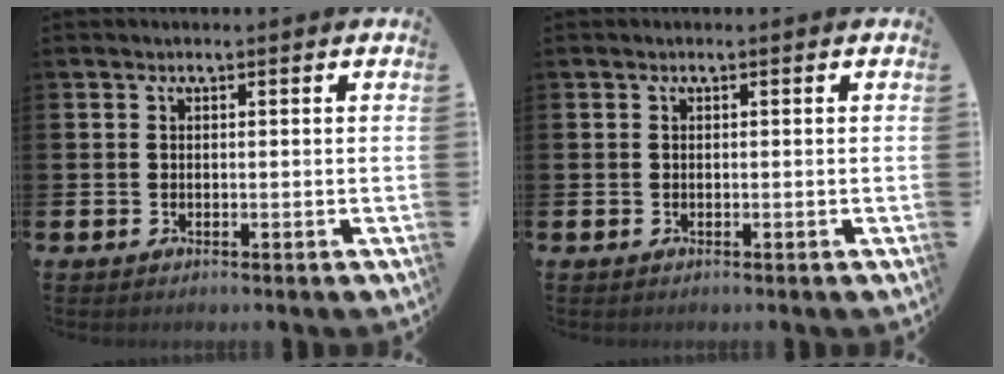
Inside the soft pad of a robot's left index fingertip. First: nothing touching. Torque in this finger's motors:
{"motor_torque": [0.00, 0.00, 0.00, 0.00]}